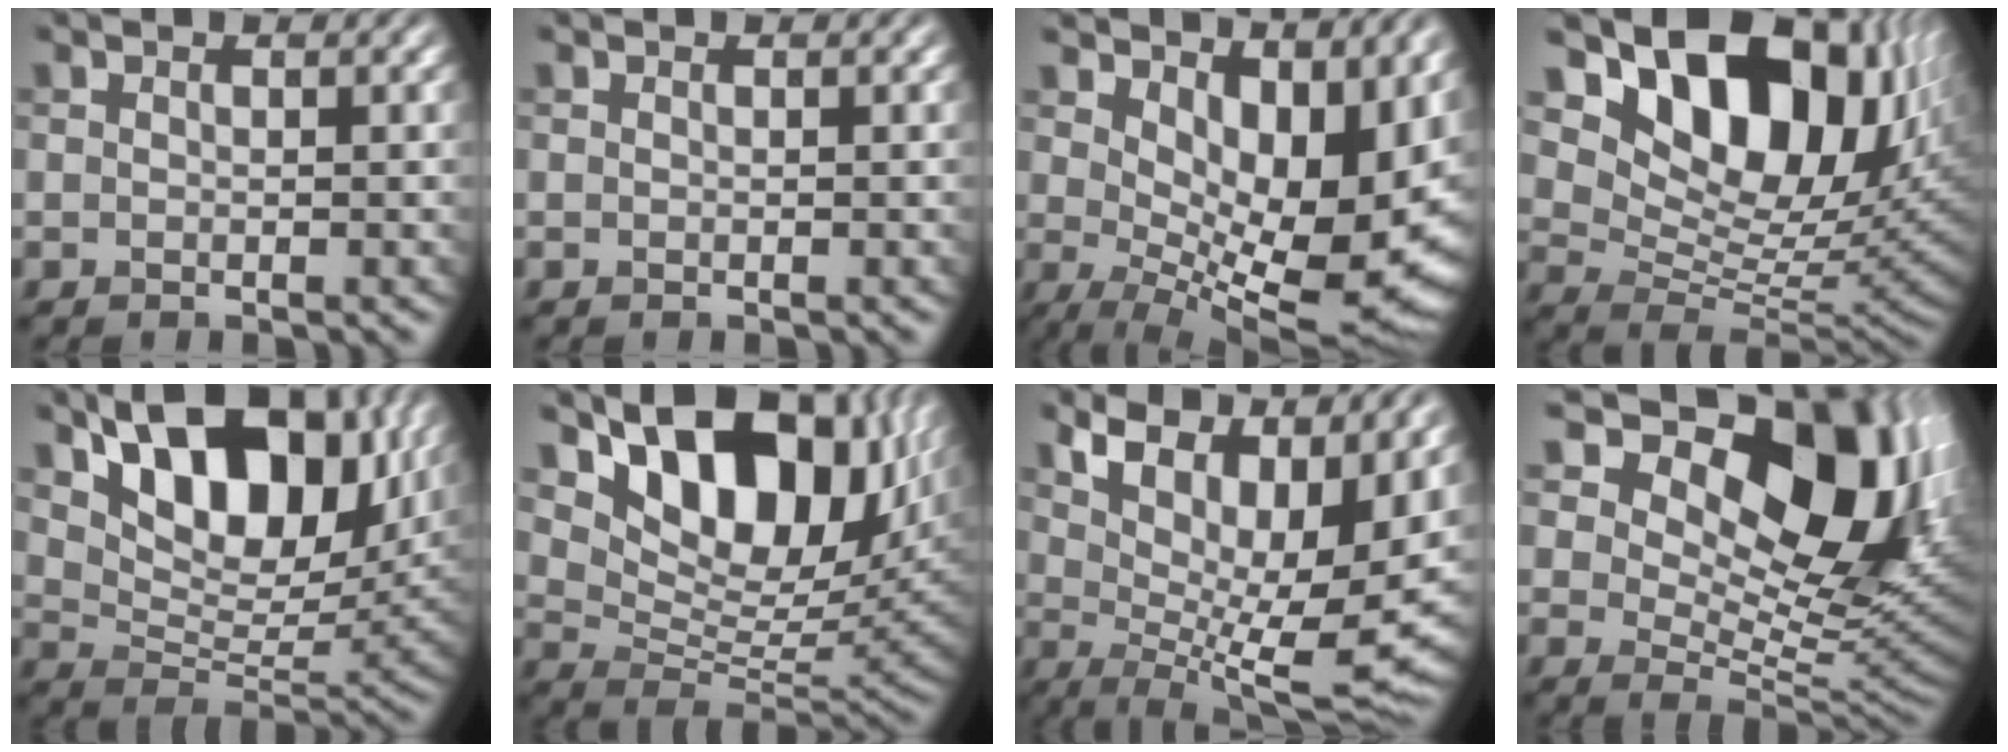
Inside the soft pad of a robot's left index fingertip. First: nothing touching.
{"total": 0.0}
{"total": 12.6, "force": [4.1, 6.0, 10.3], "torque": [-0.150, -0.024, 0.082]}
{"total": 14.9, "force": [7.4, 8.6, 9.6], "torque": [-0.153, 0.012, 0.129]}
{"total": 12.6, "force": [6.4, 6.7, 8.5], "torque": [-0.131, 0.002, 0.112]}
{"total": 13.4, "force": [6.8, 7.2, 9.0], "torque": [-0.142, -0.002, 0.122]}
{"total": 12.0, "force": [5.4, 5.0, 9.5], "torque": [-0.157, -0.012, 0.104]}
{"total": 14.8, "force": [6.7, 8.4, 10.2], "torque": [-0.138, 0.009, 0.111]}